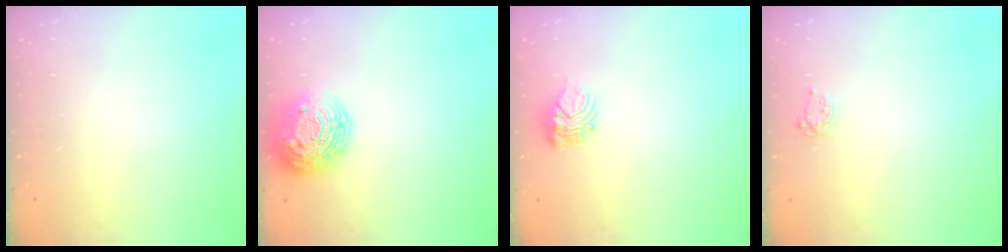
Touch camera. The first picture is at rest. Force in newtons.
{"total": 16.2, "press": 16.2, "slide": 1.2}
{"total": 6.3, "press": 6.3, "slide": 0.6}
{"total": 3.5, "press": 3.5, "slide": 0.5}